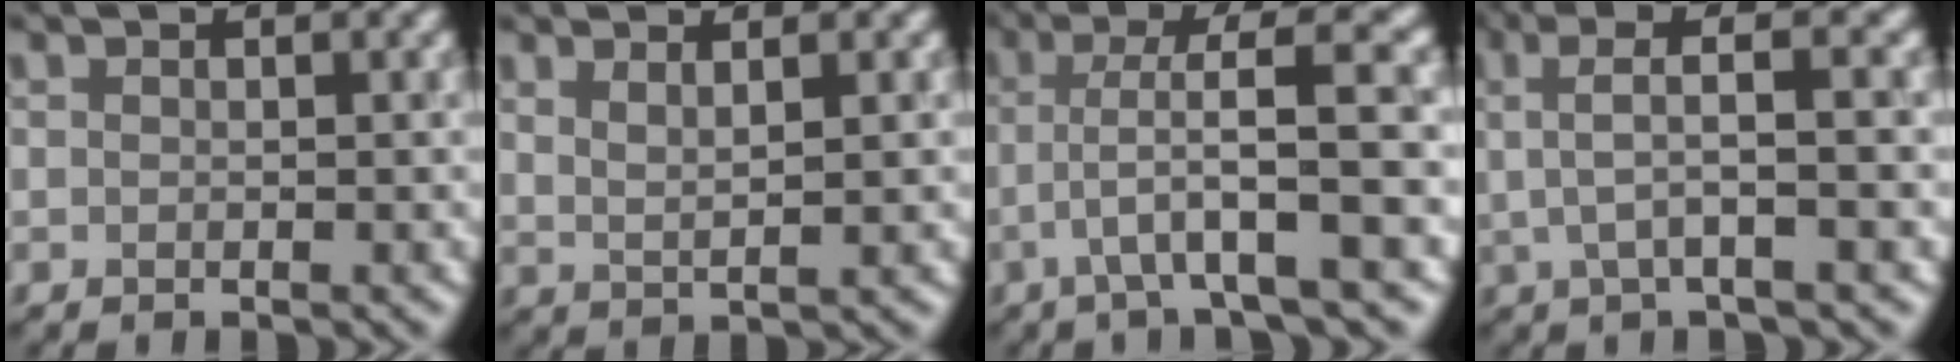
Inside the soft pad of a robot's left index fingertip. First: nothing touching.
{"total": 2.2, "force": [1.5, 0.6, 1.4], "torque": [-0.011, 0.004, 0.020]}
{"total": 6.0, "force": [-1.0, 0.5, 5.9], "torque": [-0.093, 0.016, -0.013]}
{"total": 4.0, "force": [1.1, 0.6, 3.8], "torque": [-0.069, 0.017, 0.027]}